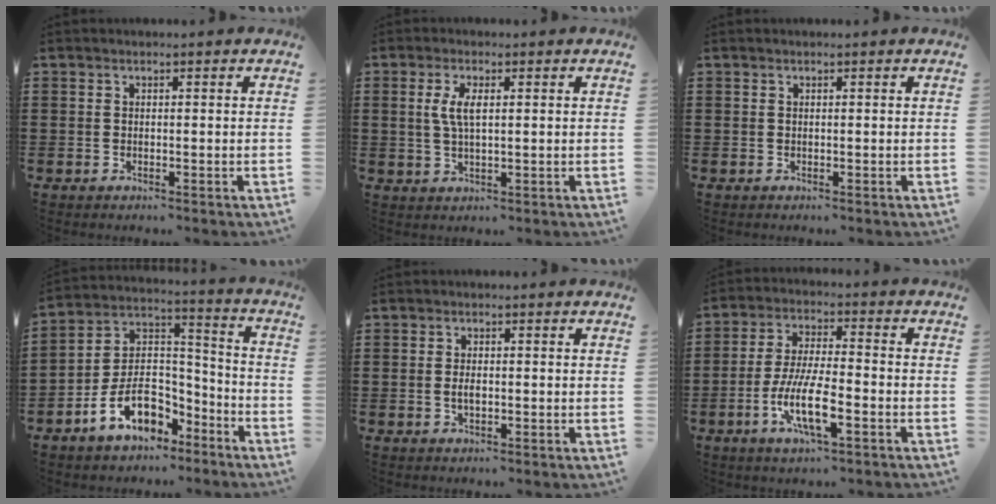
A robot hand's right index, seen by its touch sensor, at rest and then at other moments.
{"total": 3.7, "force": [0.8, 0.9, 3.4], "torque": [-0.076, 0.004, 0.010]}
{"total": 0.0}
{"total": 10.6, "force": [-6.2, 6.6, 5.4], "torque": [-0.121, 0.017, -0.116]}
{"total": 1.7, "force": [-0.2, 0.7, 1.6], "torque": [-0.029, 0.003, -0.005]}
{"total": 9.3, "force": [-3.8, 2.3, 8.2], "torque": [-0.179, -0.013, -0.075]}